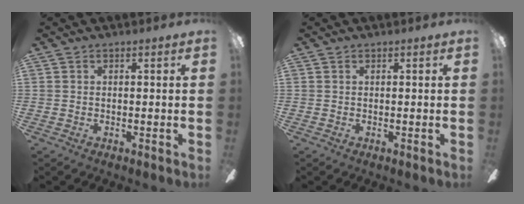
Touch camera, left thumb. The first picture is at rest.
{"total": 0.0}